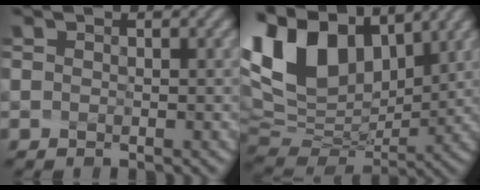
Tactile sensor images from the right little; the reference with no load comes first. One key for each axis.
{"total": 11.5, "fx": 5.4, "fy": 7.0, "fz": 7.4, "tx": -0.175, "ty": 0.016, "tz": 0.114}